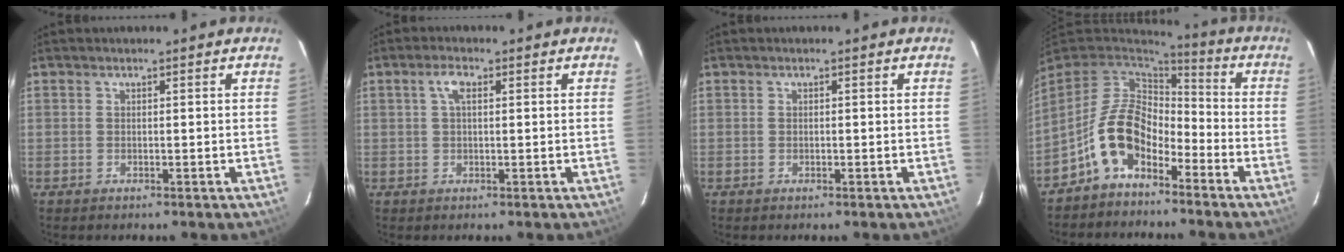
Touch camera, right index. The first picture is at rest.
{"total": 2.6, "force": [0.8, 1.0, 2.3], "torque": [-0.048, 0.009, 0.015]}
{"total": 0.0}
{"total": 10.9, "force": [-6.0, 6.2, 6.7], "torque": [-0.139, 0.019, -0.117]}